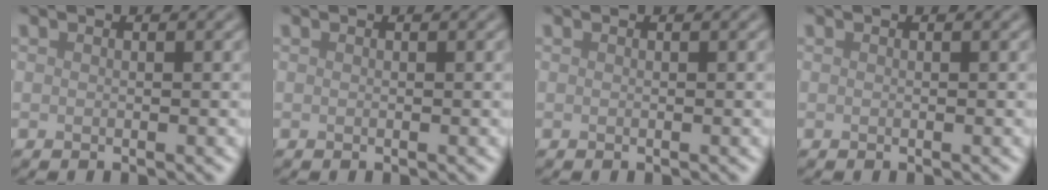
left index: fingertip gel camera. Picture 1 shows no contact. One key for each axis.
{"total": 0.0}
{"total": 0.0}
{"total": 0.0}